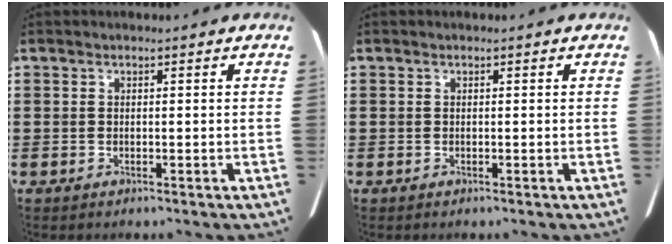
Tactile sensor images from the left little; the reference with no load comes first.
{"total": 0.0}